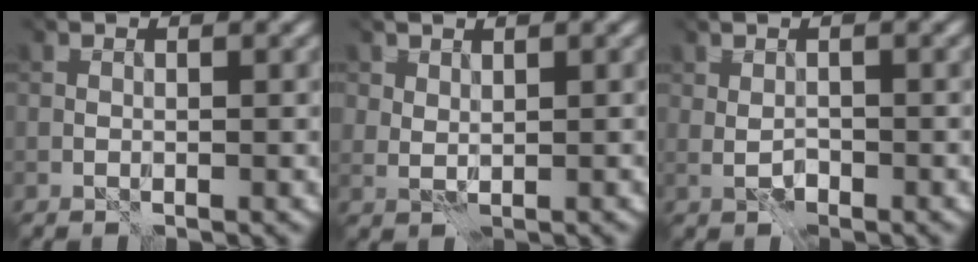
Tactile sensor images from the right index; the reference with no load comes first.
{"total": 1.4, "force": [1.3, 0.5, 0.0], "torque": [0.000, 0.000, 0.026]}
{"total": 0.0}